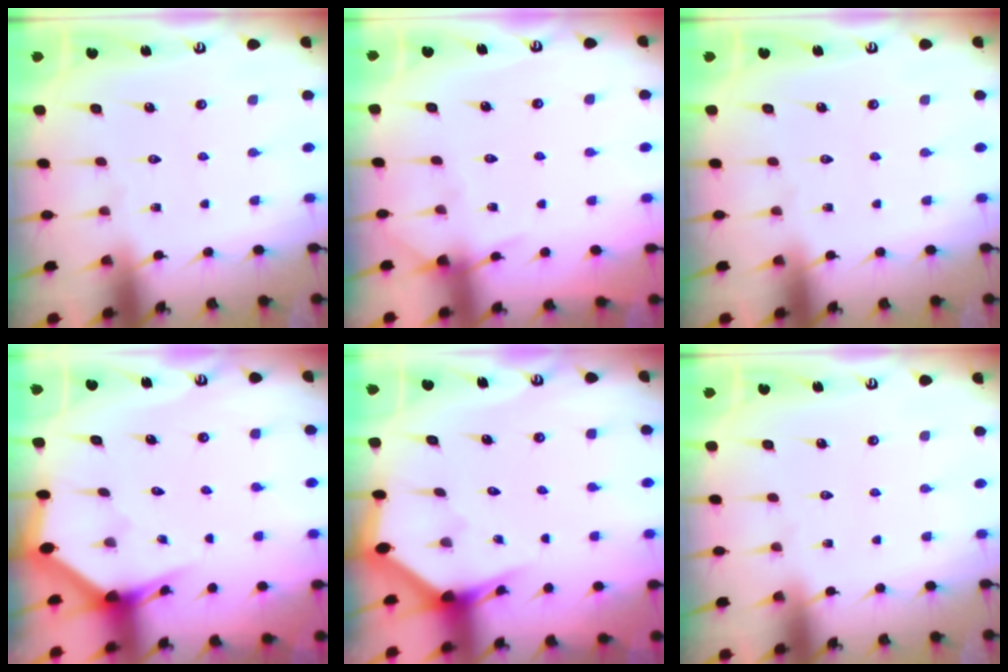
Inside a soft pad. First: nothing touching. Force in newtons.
{"total": 5.0, "press": 4.9, "slide": 0.6}
{"total": 0.0}
{"total": 2.9, "press": 2.9, "slide": 0.2}
{"total": 2.8, "press": 2.8, "slide": 0.2}
{"total": 0.0}